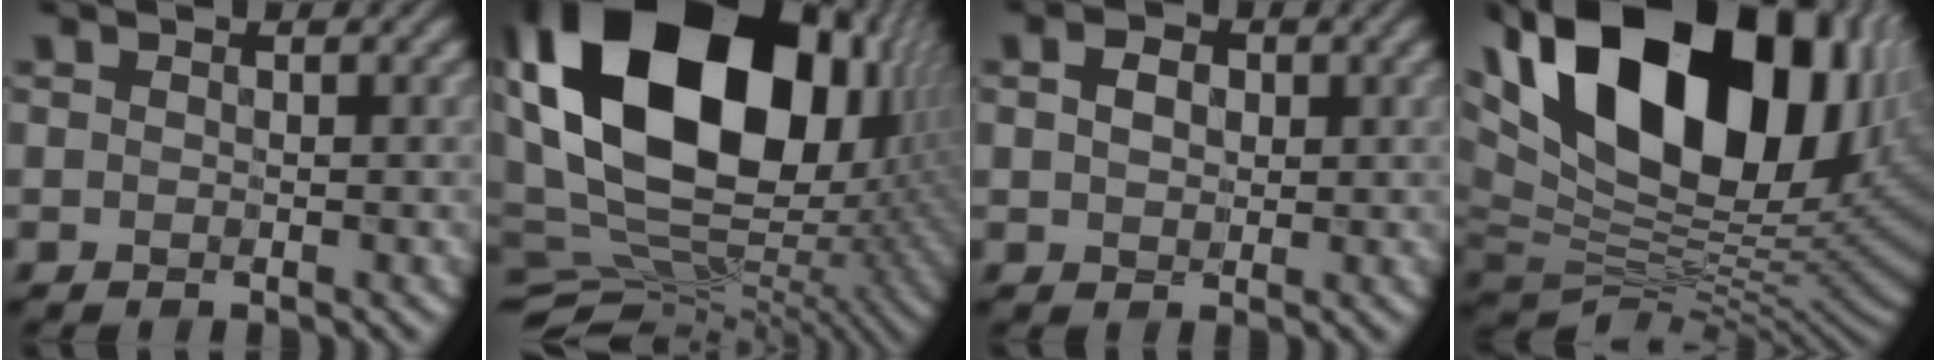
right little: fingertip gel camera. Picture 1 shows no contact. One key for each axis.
{"total": 21.8, "fx": 6.1, "fy": 14.1, "fz": 15.5, "tx": -0.330, "ty": 0.020, "tz": 0.113}
{"total": 2.1, "fx": 0.1, "fy": 1.6, "fz": 1.3, "tx": -0.030, "ty": 0.003, "tz": 0.001}
{"total": 20.9, "fx": 7.7, "fy": 12.5, "fz": 14.9, "tx": -0.260, "ty": 0.023, "tz": 0.143}